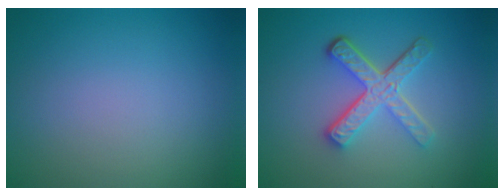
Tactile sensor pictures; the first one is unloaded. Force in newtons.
{"total": 4.9, "press": 3.5, "slide": 3.4}